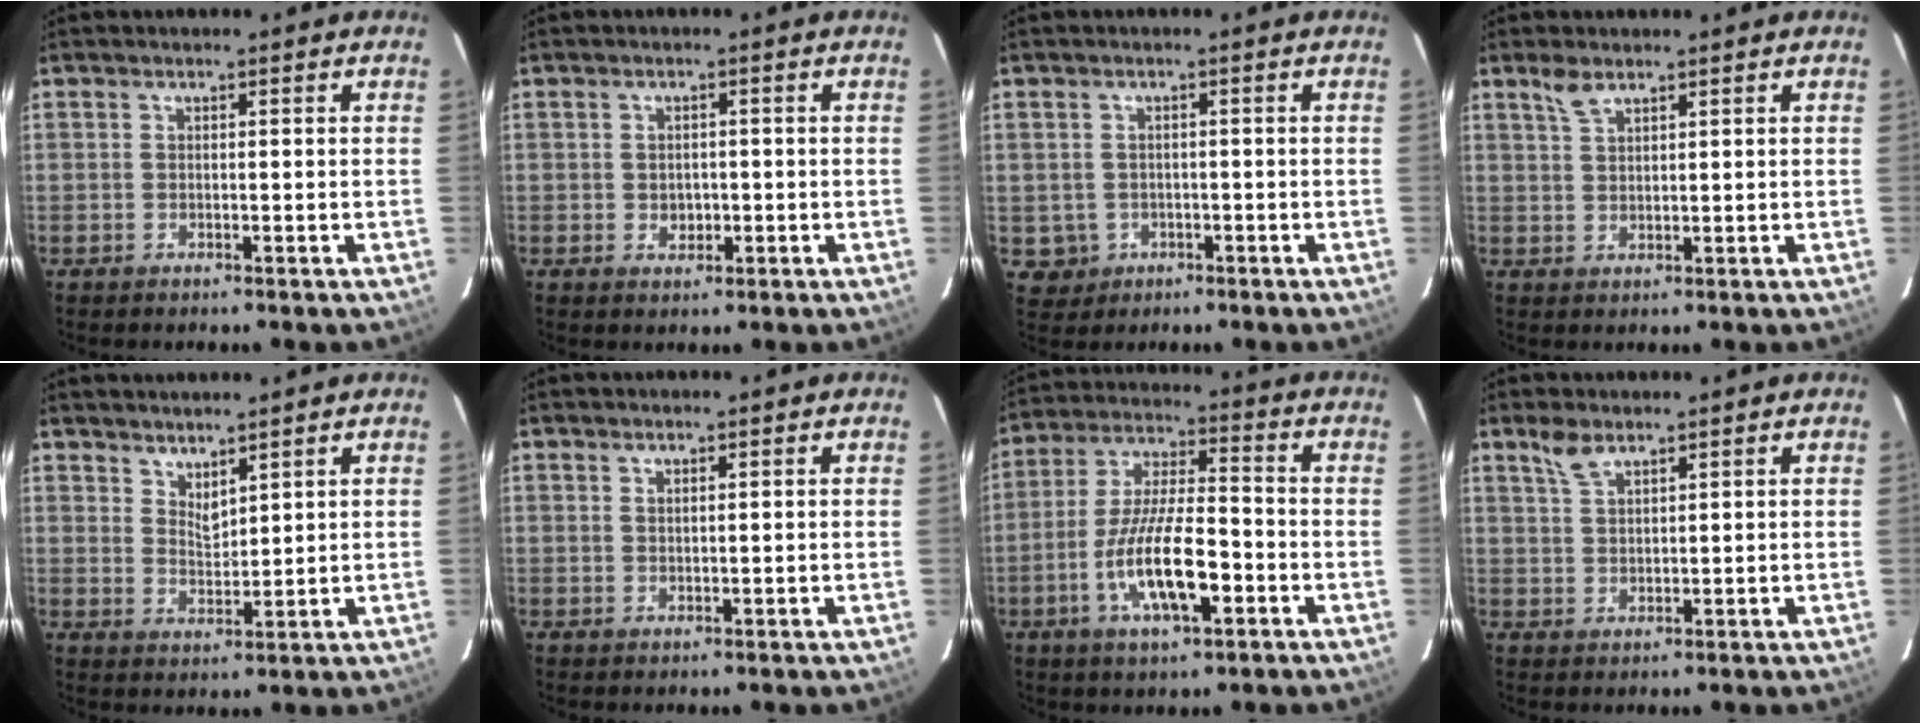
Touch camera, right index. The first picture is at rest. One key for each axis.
{"total": 1.8, "fx": -0.3, "fy": 1.6, "fz": 0.8, "tx": -0.011, "ty": 0.003, "tz": -0.003}
{"total": 4.0, "fx": -0.8, "fy": 3.9, "fz": 0.5, "tx": -0.018, "ty": 0.008, "tz": -0.002}
{"total": 2.7, "fx": 2.1, "fy": 0.9, "fz": 1.5, "tx": -0.030, "ty": 0.005, "tz": 0.044}
{"total": 3.9, "fx": 3.5, "fy": 1.2, "fz": 1.4, "tx": -0.021, "ty": -0.006, "tz": 0.061}
{"total": 0.9, "fx": 0.6, "fy": 0.2, "fz": 0.6, "tx": -0.011, "ty": 0.001, "tz": 0.012}
{"total": 13.7, "fx": -4.9, "fy": 3.9, "fz": 12.2, "tx": -0.244, "ty": -0.007, "tz": -0.087}
{"total": 3.5, "fx": 2.7, "fy": 1.1, "fz": 1.8, "tx": -0.037, "ty": 0.005, "tz": 0.055}